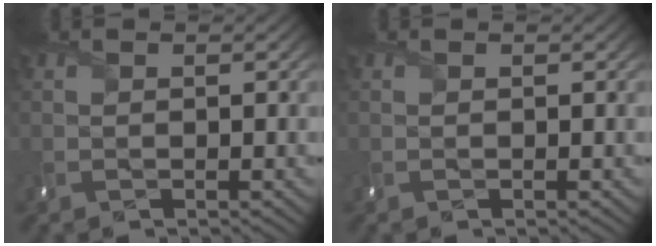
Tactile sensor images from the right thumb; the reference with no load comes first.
{"total": 0.0}